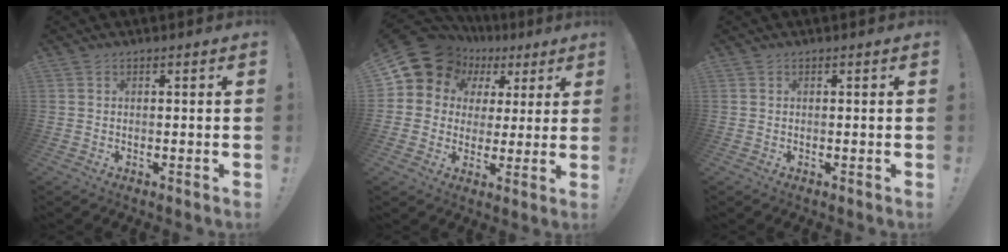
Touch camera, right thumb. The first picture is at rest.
{"total": 13.8, "force": [7.5, 10.5, 5.1], "torque": [-0.091, -0.042, 0.150]}
{"total": 0.0}